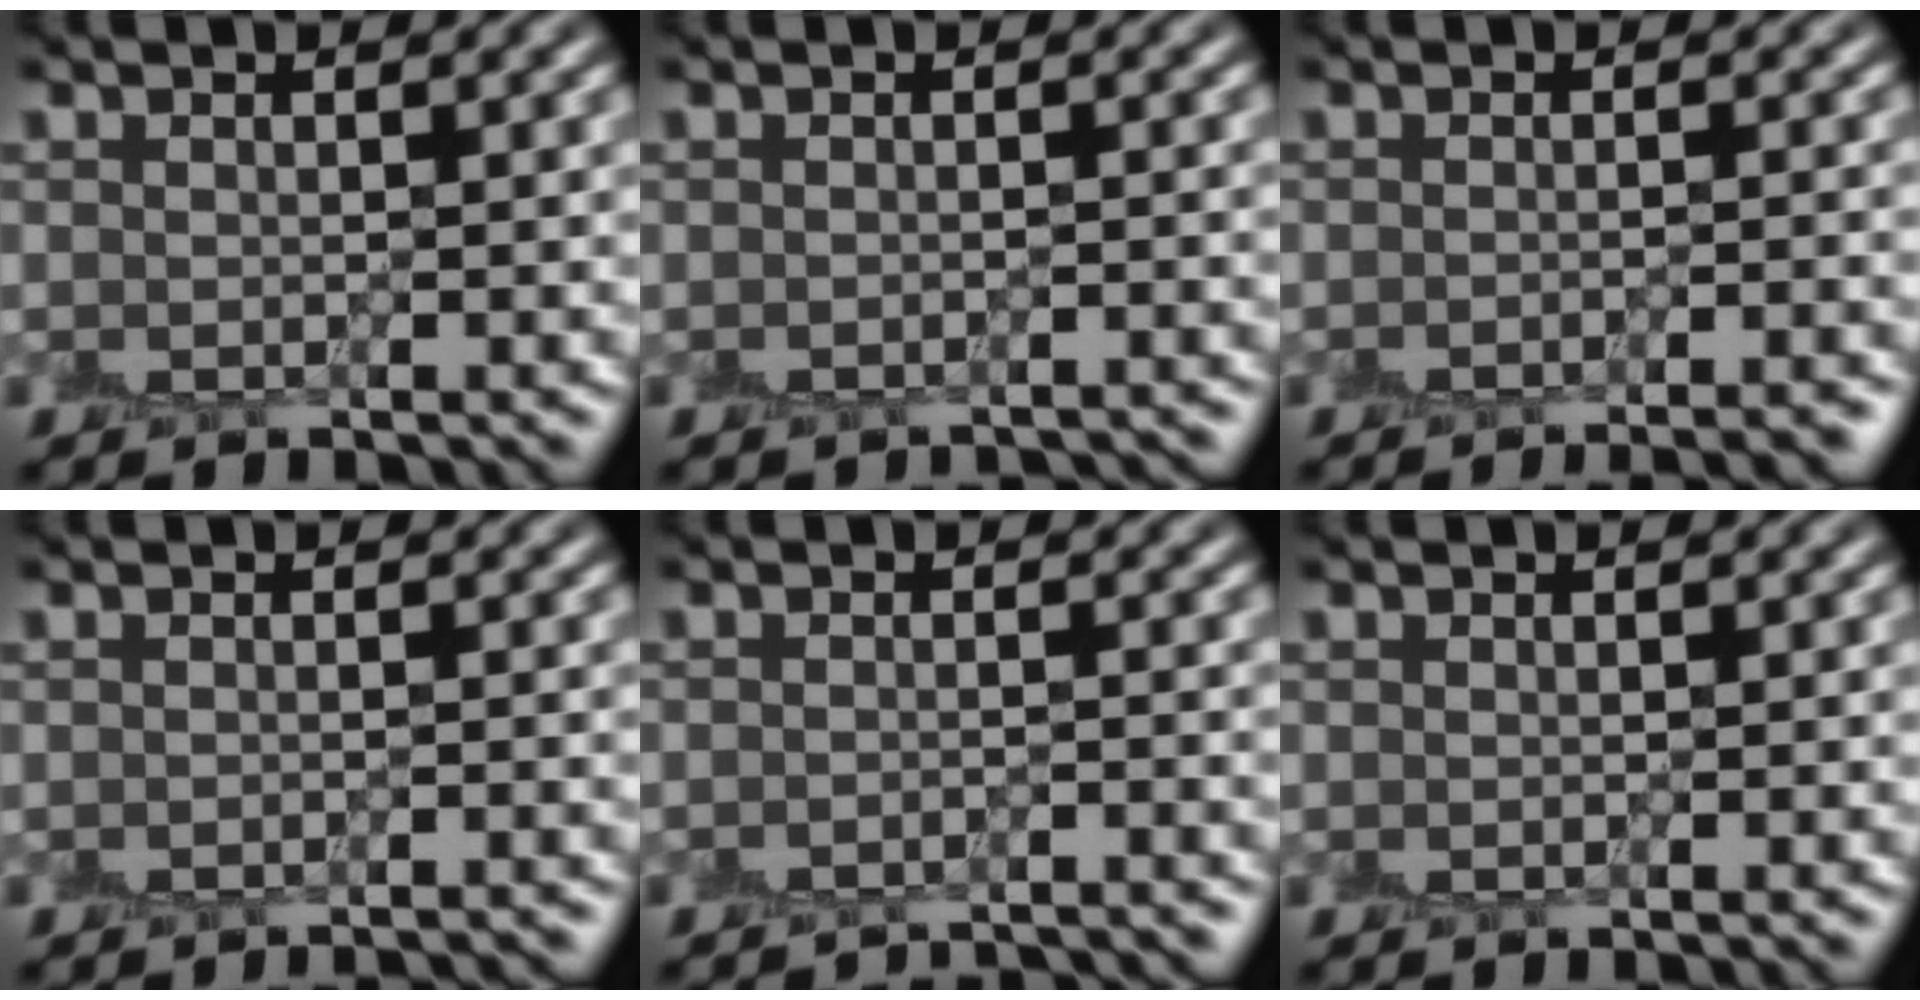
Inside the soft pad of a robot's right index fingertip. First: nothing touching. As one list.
[{"total": 2.5, "force": [-2.5, 0.1, -0.2], "torque": [0.007, -0.015, -0.036]}, {"total": 3.8, "force": [-3.4, 0.5, 1.6], "torque": [-0.012, -0.001, -0.038]}, {"total": 2.0, "force": [-2.0, -0.1, 0.0], "torque": [0.004, -0.010, -0.026]}, {"total": 4.7, "force": [-4.6, 0.3, 0.4], "torque": [-0.004, -0.002, -0.063]}, {"total": 0.0}]